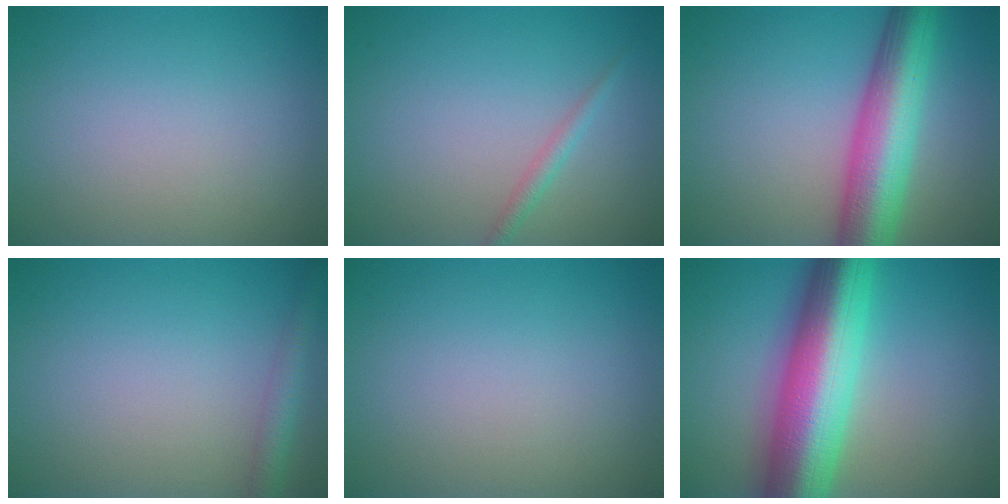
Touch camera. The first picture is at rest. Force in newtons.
{"total": 1.3, "press": 1.3, "slide": 0.0}
{"total": 9.1, "press": 9.1, "slide": 0.2}
{"total": 2.2, "press": 2.2, "slide": 0.1}
{"total": 0.0}
{"total": 13.1, "press": 13.1, "slide": 0.1}